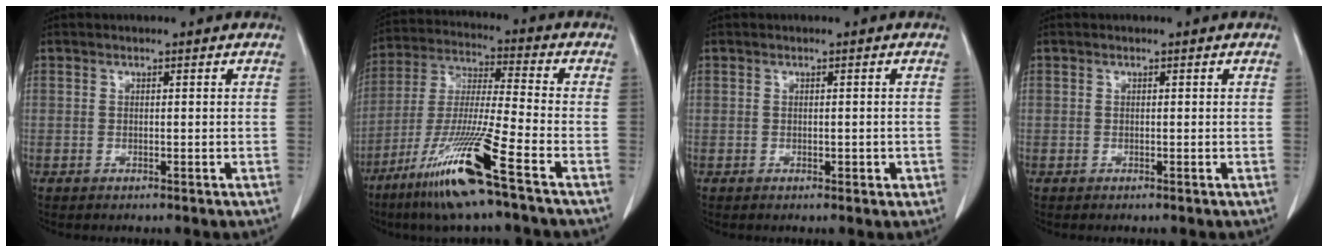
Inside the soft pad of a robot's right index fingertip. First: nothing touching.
{"total": 15.2, "force": [-8.6, -0.9, 12.4], "torque": [-0.260, -0.042, -0.167]}
{"total": 1.5, "force": [-0.3, 0.9, 1.1], "torque": [-0.013, 0.005, 0.000]}
{"total": 0.0}